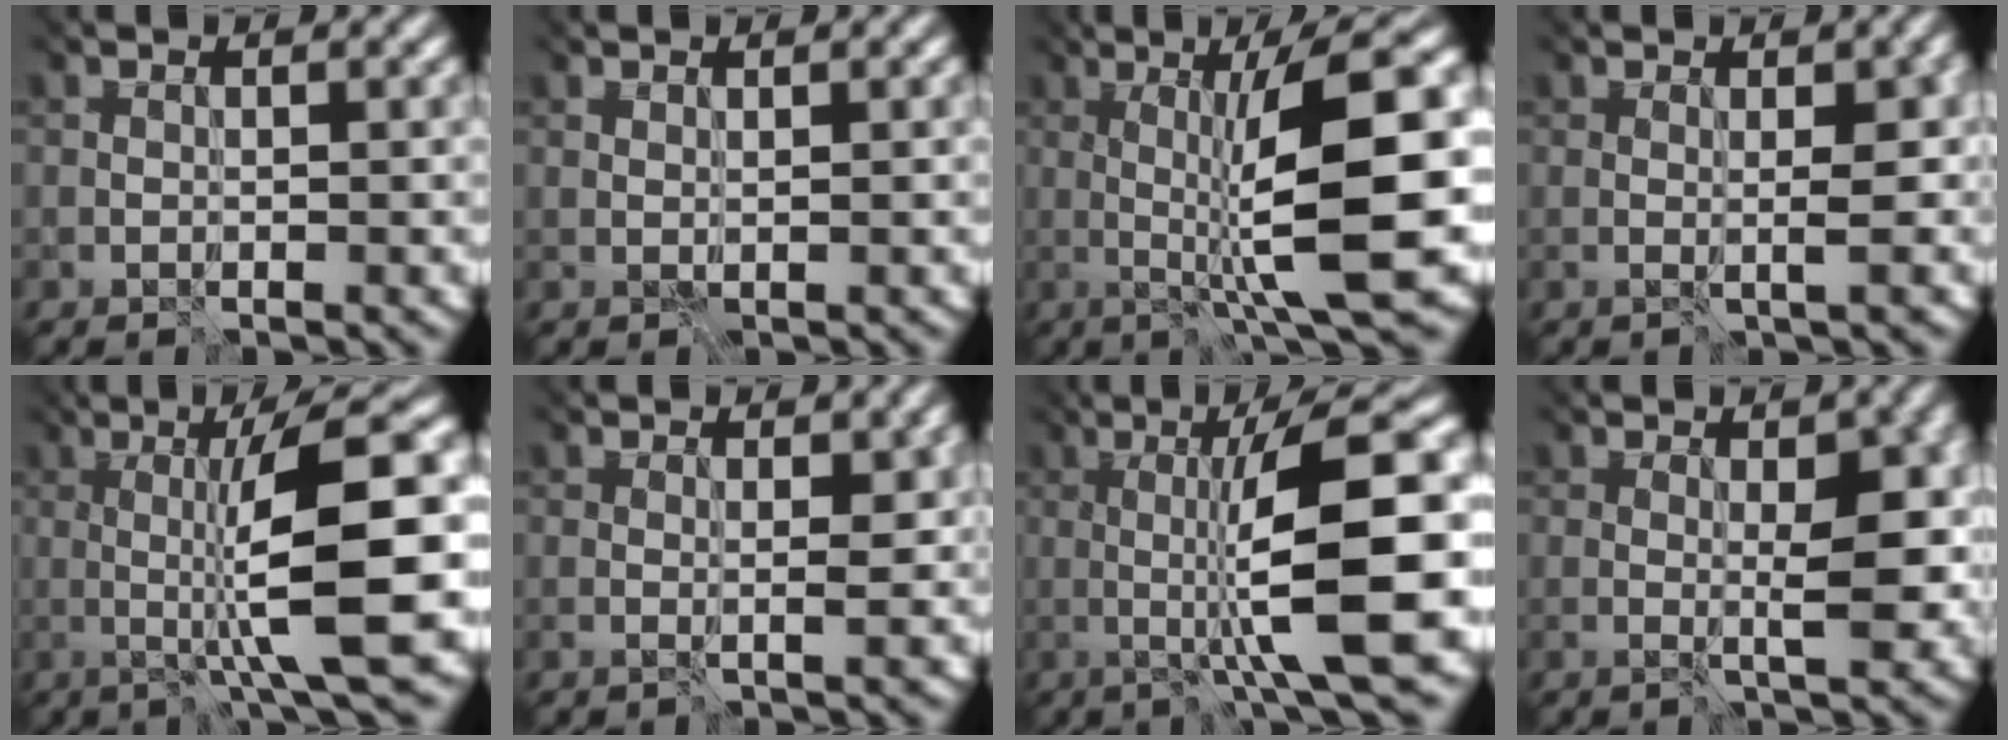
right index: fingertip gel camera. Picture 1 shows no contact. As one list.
[{"total": 1.8, "force": [1.5, 0.7, 0.8], "torque": [-0.016, 0.010, 0.023]}, {"total": 9.4, "force": [-1.9, 0.2, 9.2], "torque": [-0.123, 0.018, -0.015]}, {"total": 1.3, "force": [-0.6, -0.1, 1.2], "torque": [-0.008, 0.006, -0.006]}, {"total": 8.9, "force": [-1.7, 0.4, 8.7], "torque": [-0.111, 0.008, -0.013]}, {"total": 1.6, "force": [0.1, 0.6, 1.5], "torque": [-0.007, 0.006, -0.001]}, {"total": 9.8, "force": [-1.7, 0.8, 9.6], "torque": [-0.123, 0.007, -0.015]}, {"total": 3.8, "force": [-0.8, 0.9, 3.6], "torque": [-0.044, 0.002, -0.001]}]